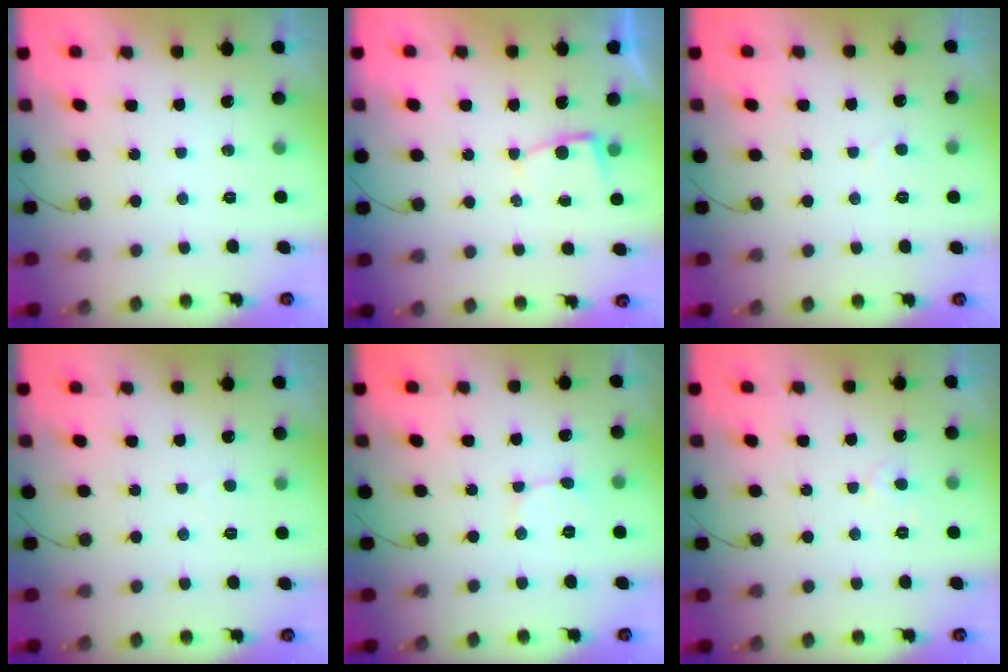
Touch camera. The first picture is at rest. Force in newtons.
{"total": 2.4, "press": 2.4, "slide": 0.3}
{"total": 2.7, "press": 2.7, "slide": 0.3}
{"total": 2.4, "press": 2.4, "slide": 0.2}
{"total": 2.4, "press": 2.4, "slide": 0.3}
{"total": 3.3, "press": 3.3, "slide": 0.4}